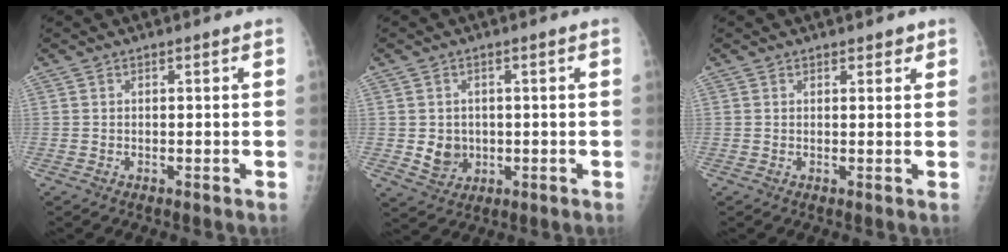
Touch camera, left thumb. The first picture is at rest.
{"total": 4.8, "force": [-0.2, 4.3, 2.2], "torque": [-0.014, 0.000, 0.008]}
{"total": 1.8, "force": [1.3, 1.0, 0.7], "torque": [0.009, -0.005, 0.012]}